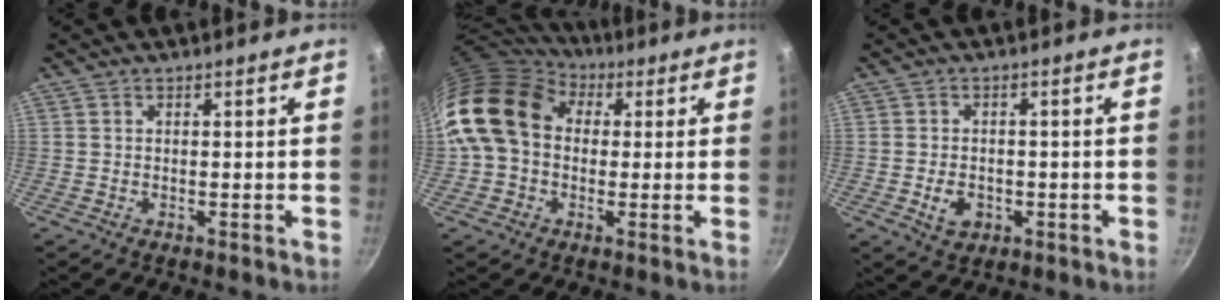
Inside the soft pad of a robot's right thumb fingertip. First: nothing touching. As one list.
[{"total": 16.0, "force": [3.1, 12.3, 9.8], "torque": [-0.163, 0.026, 0.040]}, {"total": 4.8, "force": [-1.3, 3.6, 2.8], "torque": [-0.038, 0.009, -0.016]}]